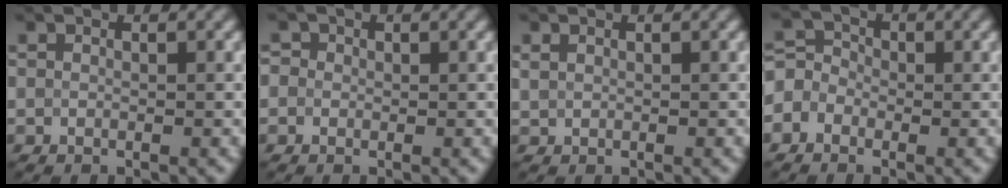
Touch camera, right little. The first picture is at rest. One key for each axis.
{"total": 0.8, "fx": 0.2, "fy": 0.8, "fz": 0.2, "tx": -0.001, "ty": -0.002, "tz": -0.004}
{"total": 0.7, "fx": 0.4, "fy": 0.4, "fz": 0.4, "tx": -0.012, "ty": 0.000, "tz": 0.013}
{"total": 2.8, "fx": -1.1, "fy": 2.4, "fz": 0.8, "tx": -0.005, "ty": 0.017, "tz": -0.033}